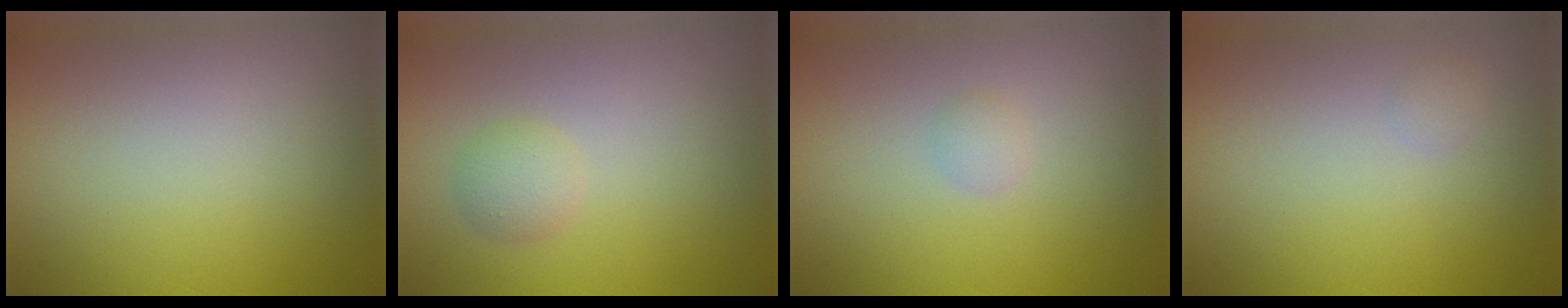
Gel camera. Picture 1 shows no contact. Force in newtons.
{"total": 1.7, "press": 1.7, "slide": 0.1}
{"total": 0.9, "press": 0.8, "slide": 0.1}
{"total": 0.6, "press": 0.6, "slide": 0.0}